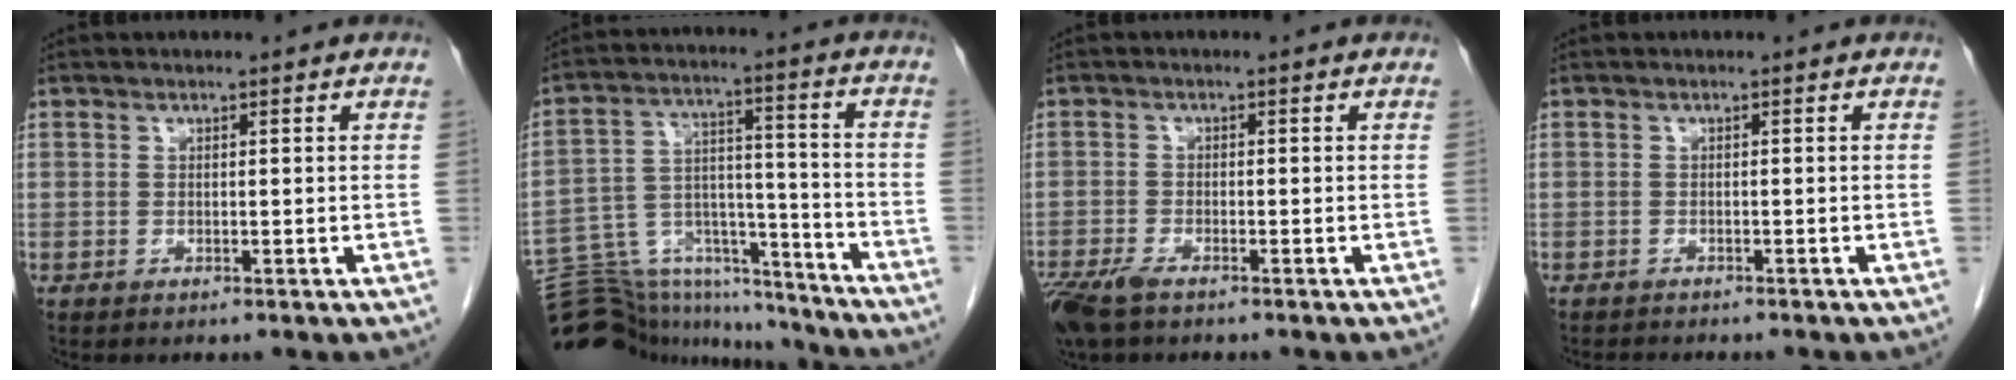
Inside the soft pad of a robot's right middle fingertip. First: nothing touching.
{"total": 20.0, "force": [-18.5, 6.5, 3.9], "torque": [-0.107, 0.051, -0.281]}
{"total": 5.6, "force": [-4.1, 1.7, 3.4], "torque": [-0.070, -0.012, -0.075]}
{"total": 3.7, "force": [-3.3, 0.8, 1.4], "torque": [-0.021, -0.006, -0.043]}